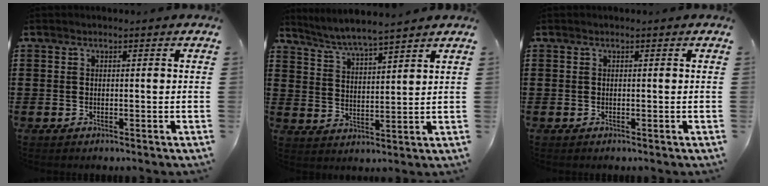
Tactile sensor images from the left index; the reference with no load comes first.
{"total": 4.8, "force": [4.6, -0.5, 1.2], "torque": [-0.042, -0.024, 0.080]}
{"total": 0.0}